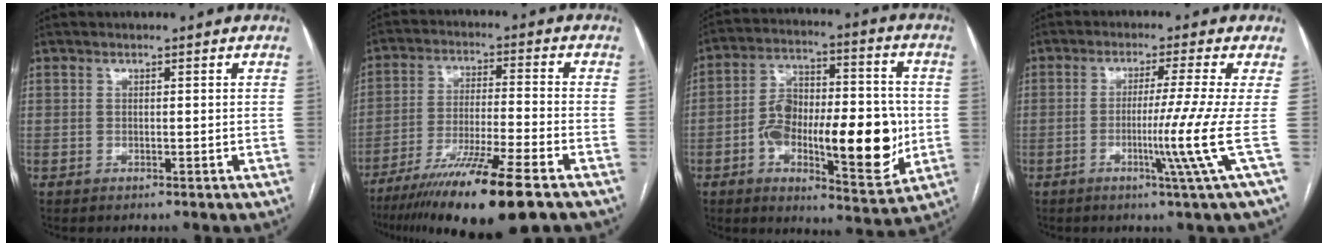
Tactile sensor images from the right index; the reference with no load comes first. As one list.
[{"total": 16.0, "force": [-11.0, -0.3, 11.6], "torque": [-0.202, -0.040, -0.188]}, {"total": 19.3, "force": [-3.6, 6.9, 17.6], "torque": [-0.281, 0.019, -0.047]}, {"total": 7.9, "force": [-1.9, -3.3, 6.9], "torque": [-0.119, -0.024, -0.035]}]